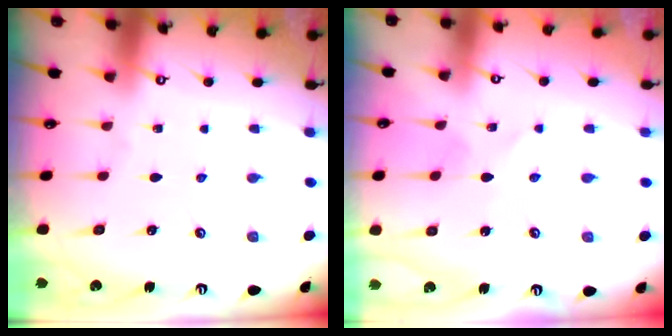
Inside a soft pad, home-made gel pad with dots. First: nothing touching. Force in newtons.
{"total": 1.6, "press": 1.6, "slide": 0.1}